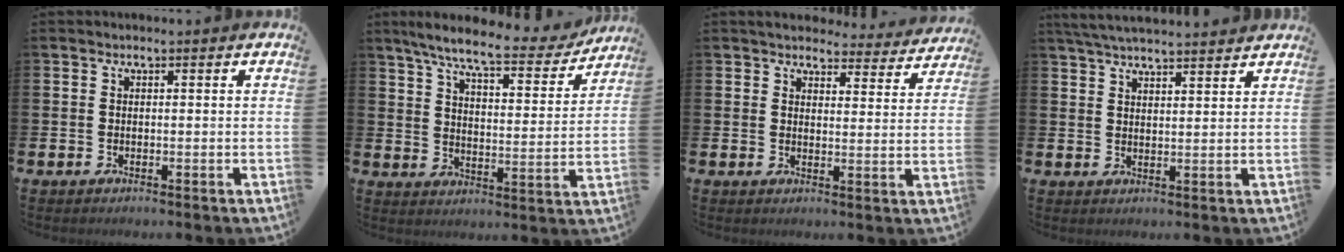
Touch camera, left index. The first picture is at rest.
{"total": 8.4, "force": [7.3, 1.1, 3.9], "torque": [-0.094, -0.044, 0.122]}
{"total": 4.3, "force": [4.2, 1.1, 0.5], "torque": [-0.008, -0.032, 0.071]}
{"total": 4.4, "force": [4.3, 0.3, 1.1], "torque": [-0.035, -0.015, 0.080]}